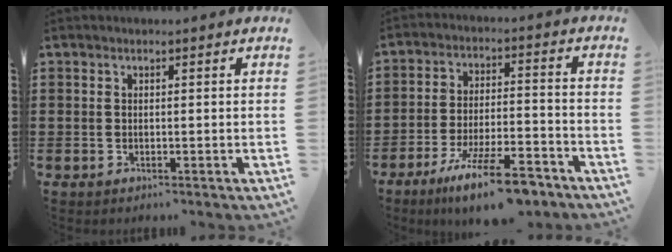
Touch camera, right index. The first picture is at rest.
{"total": 11.5, "force": [-8.7, 1.9, 7.3], "torque": [-0.130, 0.021, -0.162]}